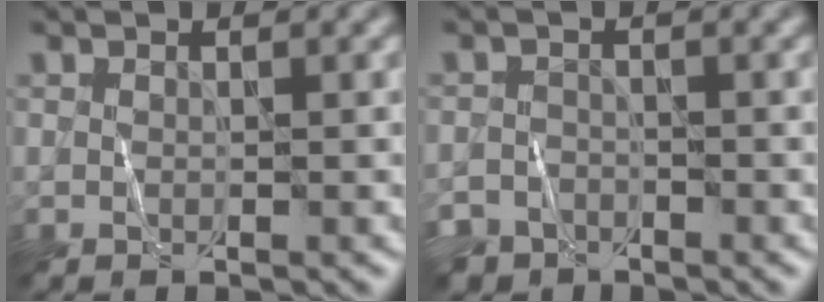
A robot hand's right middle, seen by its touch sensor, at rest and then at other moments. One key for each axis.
{"total": 3.4, "fx": -2.8, "fy": 1.9, "fz": 0.2, "tx": 0.012, "ty": -0.002, "tz": -0.047}